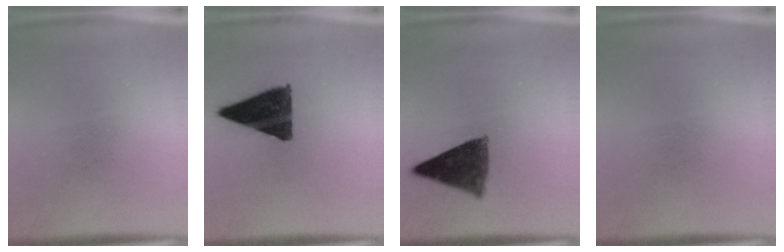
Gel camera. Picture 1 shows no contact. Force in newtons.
{"total": 13.0}
{"total": 9.3}
{"total": 0.0}